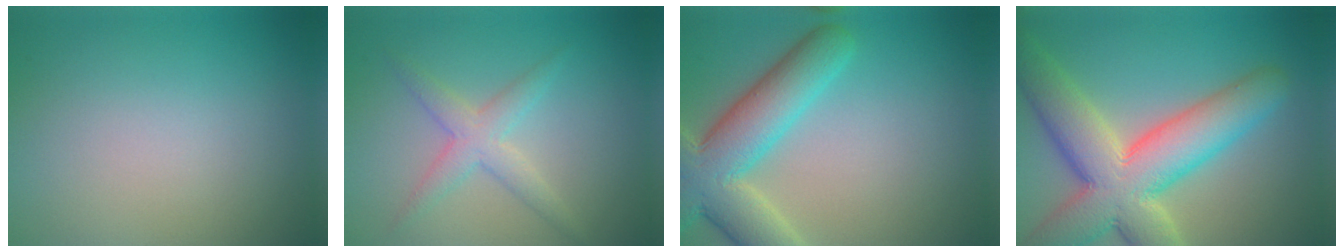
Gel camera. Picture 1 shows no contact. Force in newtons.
{"total": 2.9, "press": 2.9, "slide": 0.0}
{"total": 8.4, "press": 8.4, "slide": 0.6}
{"total": 11.1, "press": 11.0, "slide": 0.6}